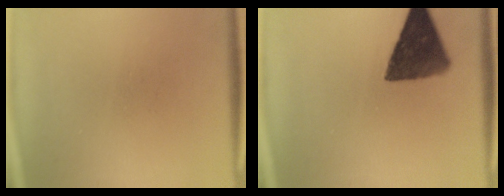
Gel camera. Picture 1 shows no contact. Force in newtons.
{"total": 11.9}